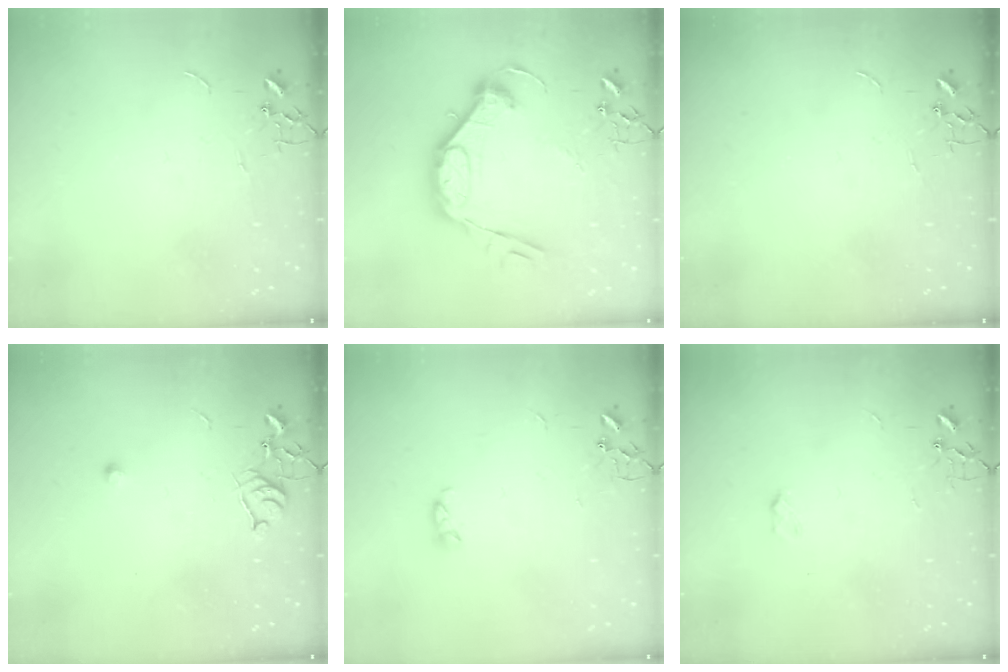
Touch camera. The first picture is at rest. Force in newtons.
{"total": 15.0, "press": 14.9, "slide": 0.6}
{"total": 0.0}
{"total": 6.3, "press": 6.2, "slide": 0.8}
{"total": 3.6, "press": 3.6, "slide": 0.5}
{"total": 2.5, "press": 2.4, "slide": 0.4}